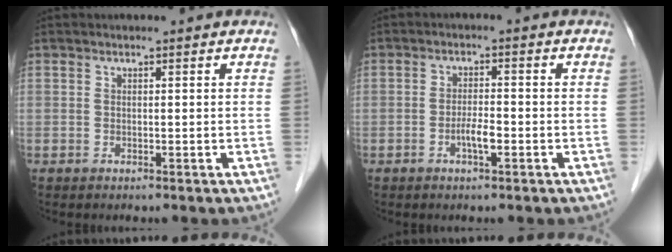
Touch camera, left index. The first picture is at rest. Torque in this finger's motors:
{"motor_torque": [0.64, 0.44, 0.06, 0.02]}